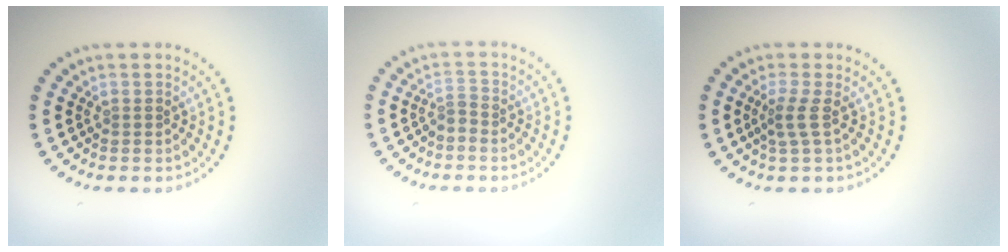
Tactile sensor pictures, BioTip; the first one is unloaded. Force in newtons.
{"total": 1.1, "press": 0.6, "slide": 0.9}
{"total": 1.9, "press": 1.2, "slide": 1.4}